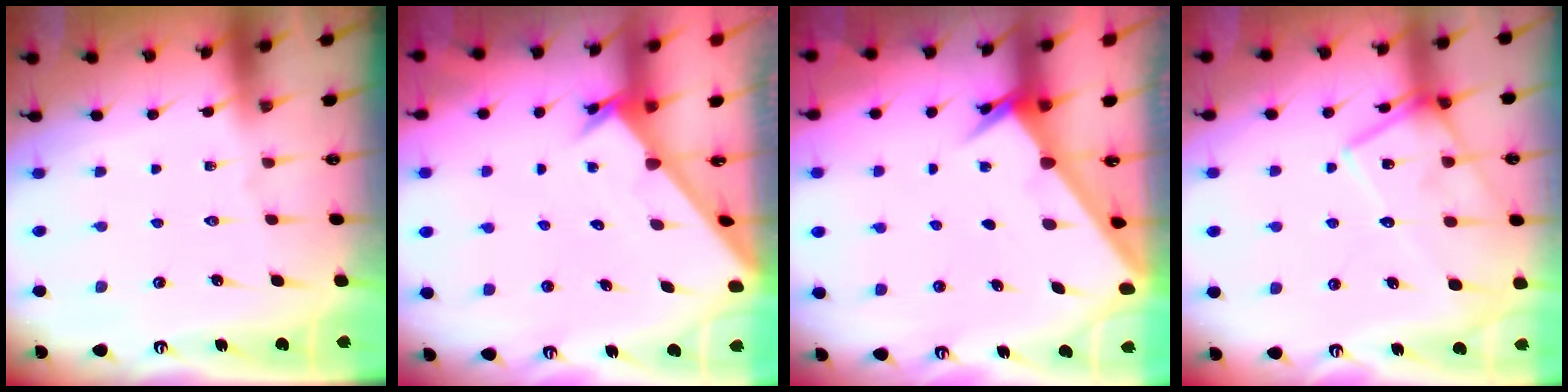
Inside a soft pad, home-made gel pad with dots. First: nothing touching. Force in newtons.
{"total": 2.5, "press": 2.5, "slide": 0.2}
{"total": 2.6, "press": 2.6, "slide": 0.3}
{"total": 15.9, "press": 15.9, "slide": 1.0}